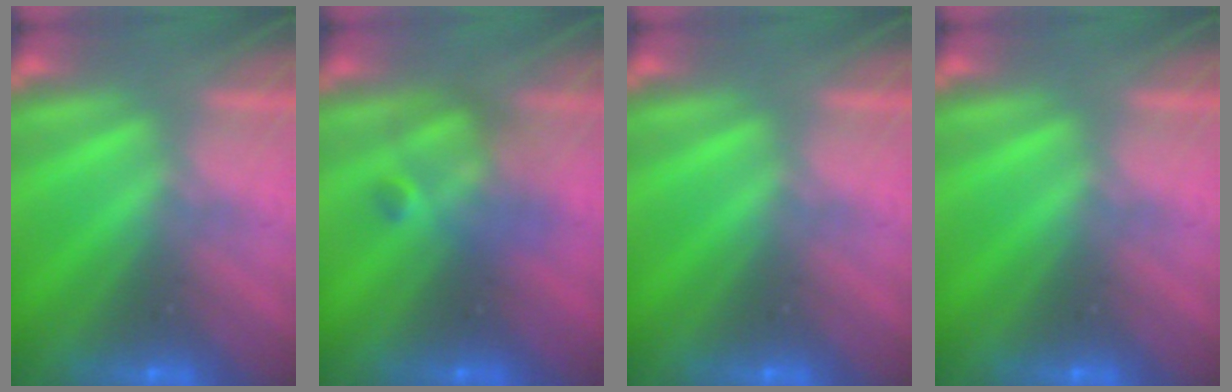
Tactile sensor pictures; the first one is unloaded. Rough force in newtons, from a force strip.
{"total": 2.5}
{"total": 0.0}
{"total": 0.0}